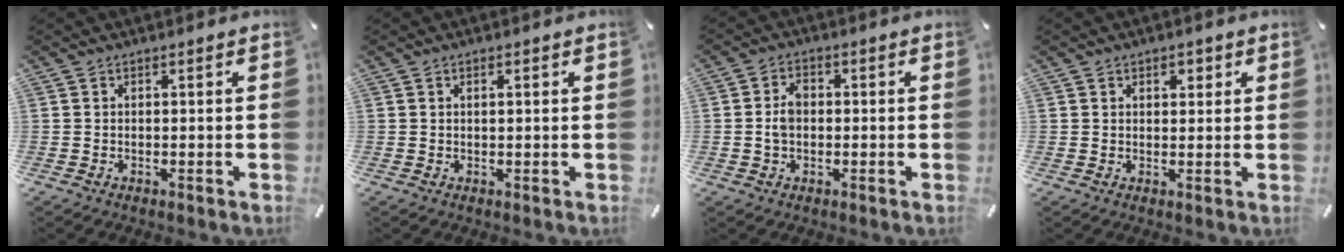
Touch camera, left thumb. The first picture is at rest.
{"total": 1.1, "force": [0.3, 0.3, 1.0], "torque": [-0.019, 0.002, 0.005]}
{"total": 4.2, "force": [-0.2, 3.0, 3.0], "torque": [-0.055, 0.003, -0.009]}
{"total": 2.2, "force": [1.1, 1.6, 1.0], "torque": [-0.007, -0.001, 0.013]}